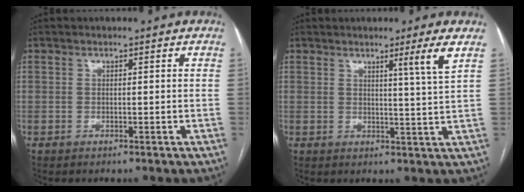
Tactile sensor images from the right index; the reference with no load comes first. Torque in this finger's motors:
{"motor_torque": [0.11, 0.29, 0.15, 0.04]}